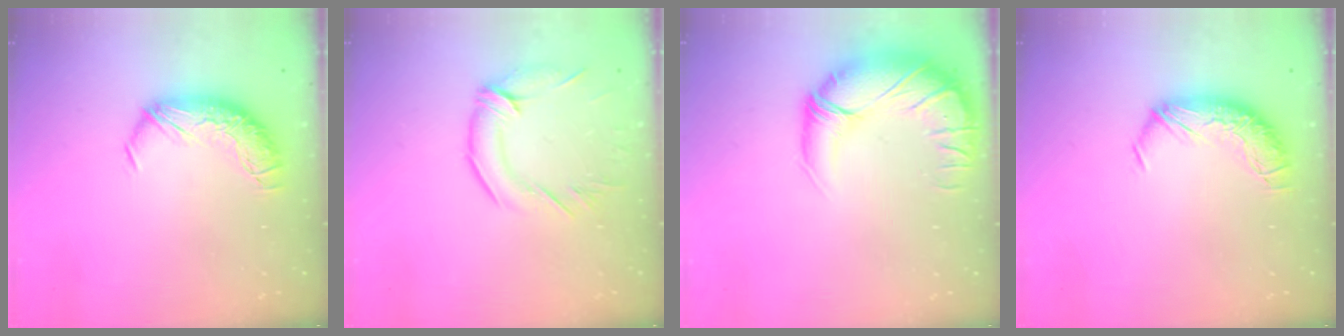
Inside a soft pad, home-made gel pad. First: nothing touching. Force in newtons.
{"total": 1.4, "press": 0.8, "slide": 1.1}
{"total": 4.0, "press": 2.2, "slide": 3.4}
{"total": 0.0}